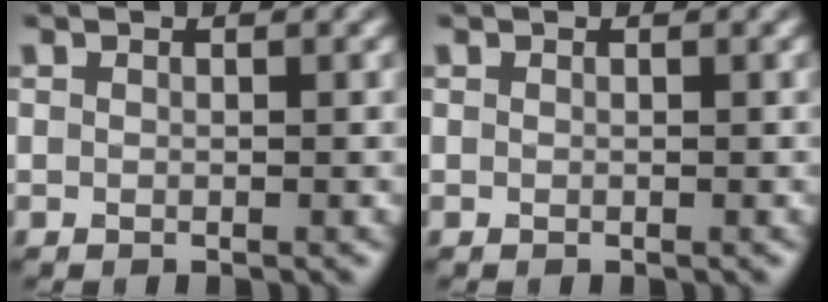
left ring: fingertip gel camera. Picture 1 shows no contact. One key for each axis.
{"total": 0.0}